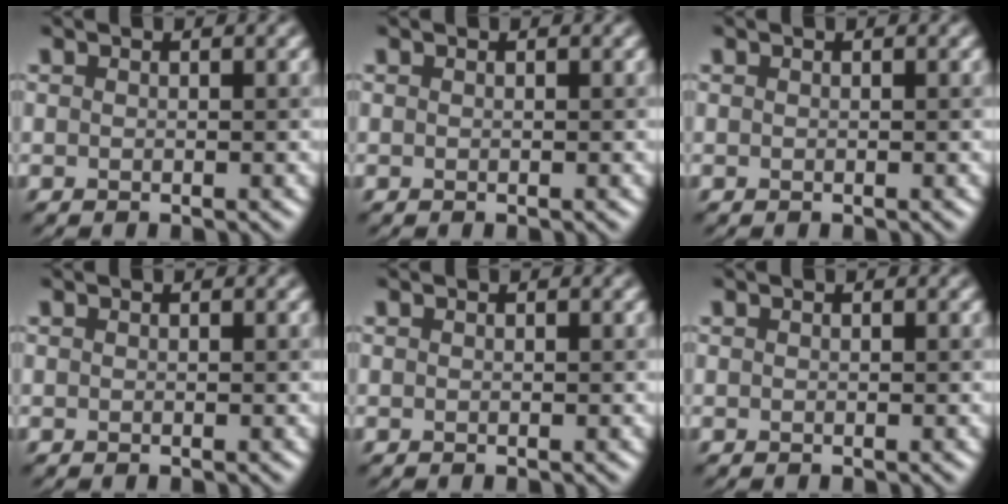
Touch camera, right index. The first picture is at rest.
{"total": 0.0}
{"total": 0.0}
{"total": 0.0}
{"total": 0.0}
{"total": 0.0}